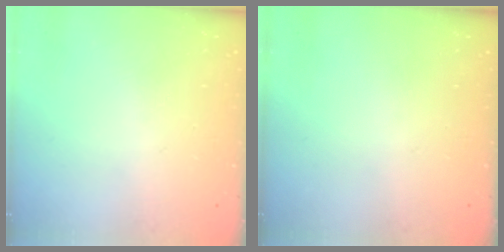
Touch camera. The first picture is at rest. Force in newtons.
{"total": 0.0}